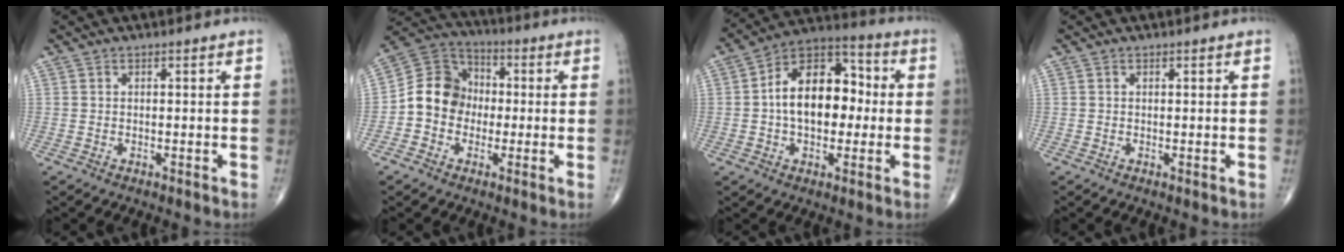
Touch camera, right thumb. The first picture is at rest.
{"total": 10.6, "force": [-1.5, 9.3, 4.9], "torque": [-0.062, 0.038, -0.041]}
{"total": 15.8, "force": [0.4, 9.9, 12.3], "torque": [-0.163, 0.037, -0.006]}
{"total": 0.0}